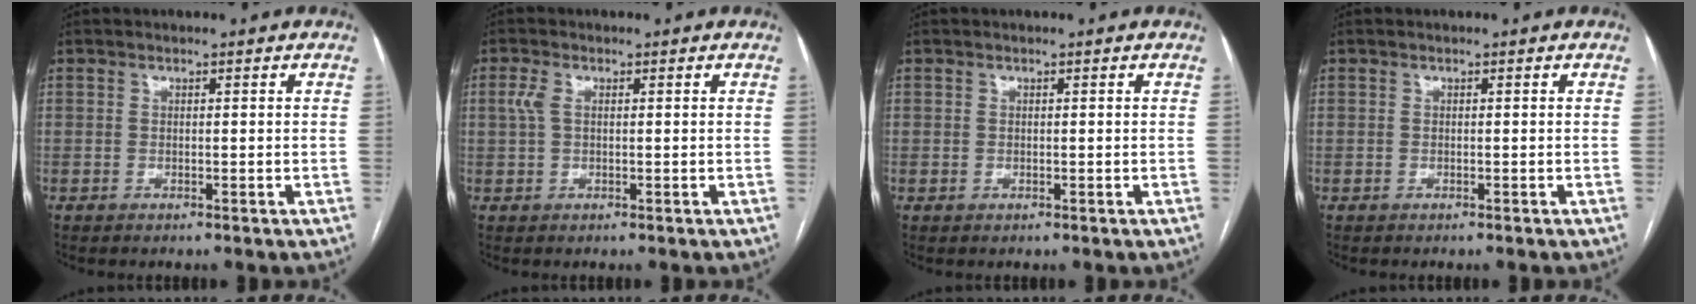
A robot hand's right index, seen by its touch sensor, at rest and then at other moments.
{"total": 2.3, "force": [0.5, 1.2, 1.9], "torque": [-0.055, 0.015, 0.014]}
{"total": 0.0}
{"total": 0.6, "force": [-0.5, -0.1, 0.2], "torque": [-0.001, 0.000, -0.010]}